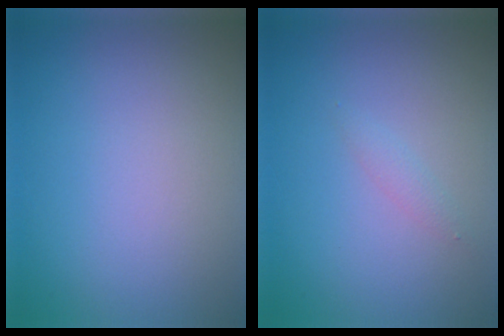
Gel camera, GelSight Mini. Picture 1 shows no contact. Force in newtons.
{"total": 0.8, "press": 0.8, "slide": 0.1}